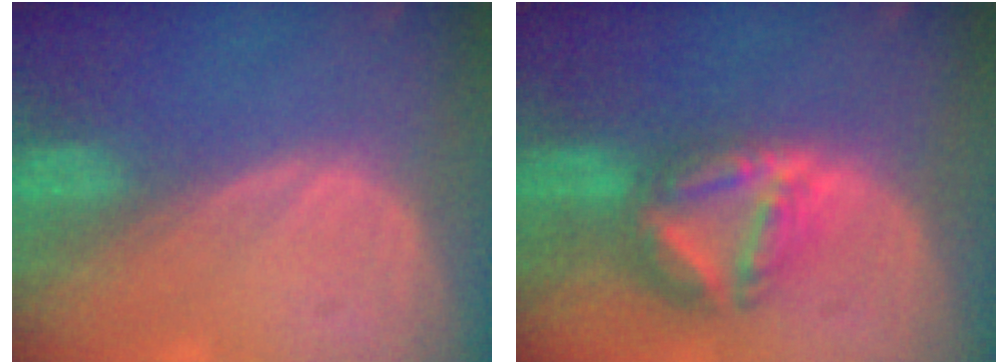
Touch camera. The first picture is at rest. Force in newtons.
{"total": 8.0, "press": 7.0, "slide": 4.0}